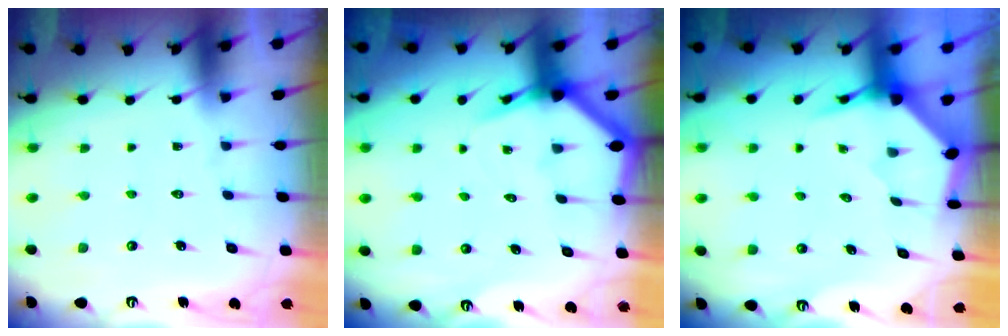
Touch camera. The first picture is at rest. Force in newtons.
{"total": 3.6, "press": 3.5, "slide": 0.5}
{"total": 3.8, "press": 3.8, "slide": 0.5}